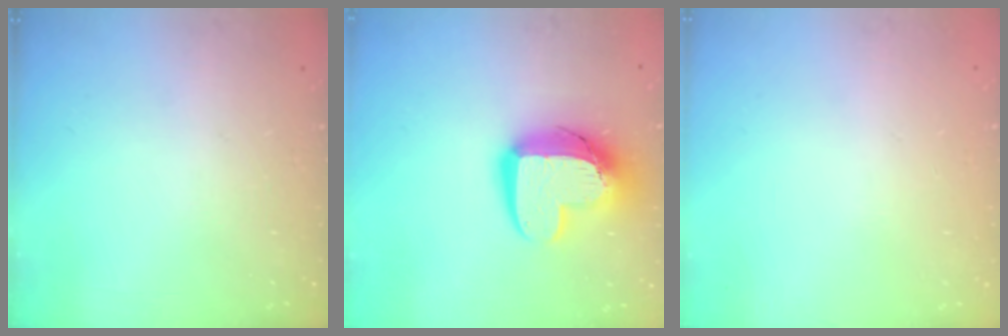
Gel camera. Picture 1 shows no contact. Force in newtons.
{"total": 14.6, "press": 14.6, "slide": 1.4}
{"total": 0.0}